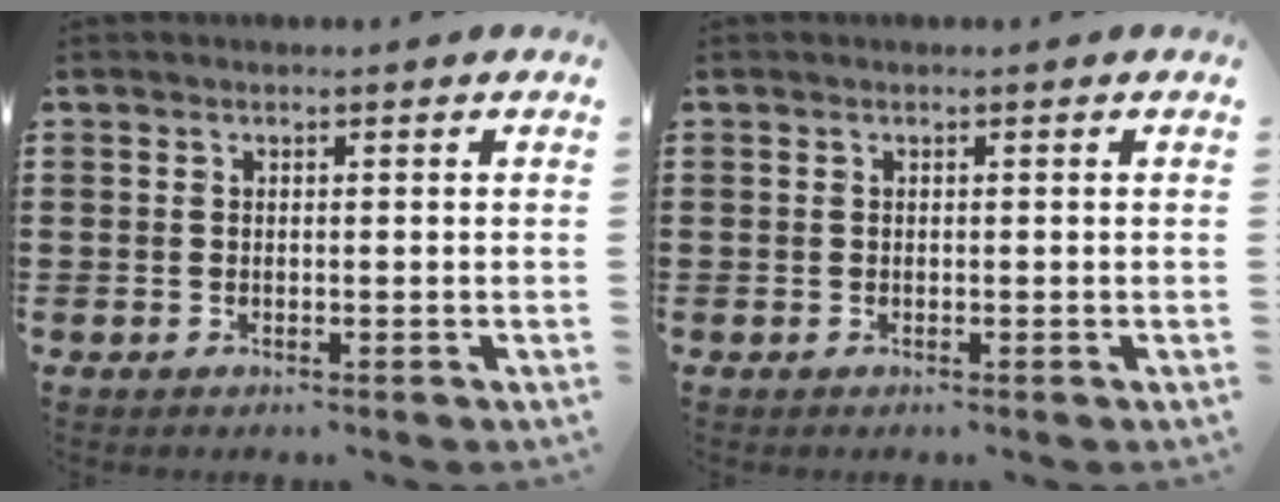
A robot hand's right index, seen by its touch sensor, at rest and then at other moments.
{"total": 0.0}